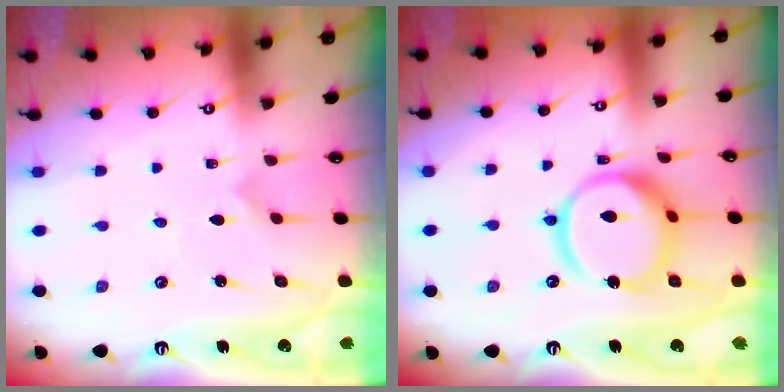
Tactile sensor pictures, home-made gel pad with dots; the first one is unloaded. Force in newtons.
{"total": 15.9, "press": 15.8, "slide": 1.7}